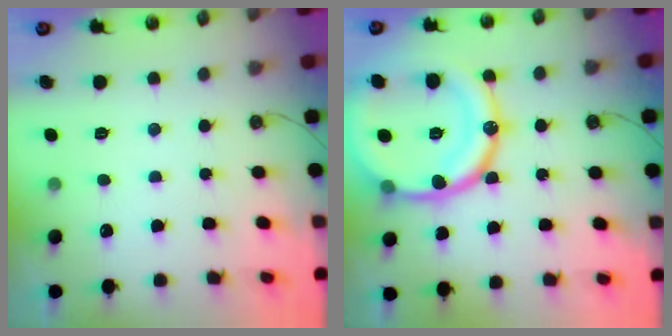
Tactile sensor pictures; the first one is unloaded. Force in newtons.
{"total": 23.3, "press": 23.2, "slide": 1.9}